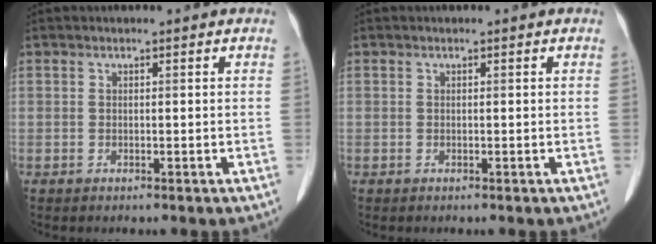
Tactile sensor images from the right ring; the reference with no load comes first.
{"total": 0.0}